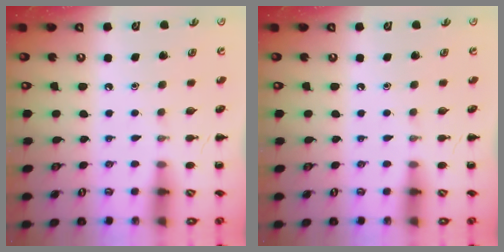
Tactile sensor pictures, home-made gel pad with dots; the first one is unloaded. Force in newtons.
{"total": 0.0}